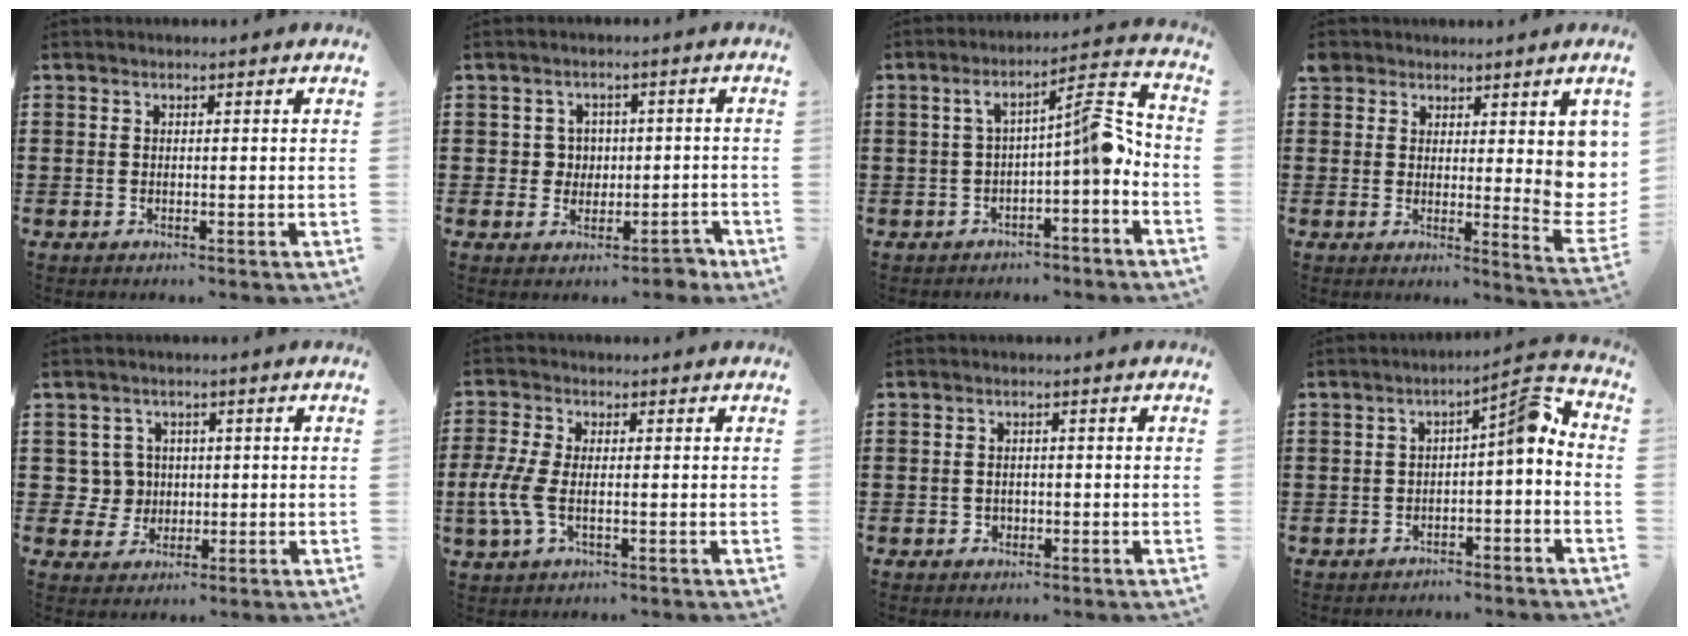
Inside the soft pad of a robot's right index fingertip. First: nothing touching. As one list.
[{"total": 3.1, "force": [-1.0, 2.8, 1.0], "torque": [-0.032, 0.006, -0.025]}, {"total": 7.9, "force": [-1.3, 2.0, 7.5], "torque": [-0.111, 0.001, -0.035]}, {"total": 6.3, "force": [3.8, 3.1, 4.0], "torque": [-0.054, -0.017, 0.071]}, {"total": 4.2, "force": [0.0, 4.1, 0.9], "torque": [-0.038, 0.013, -0.001]}, {"total": 5.1, "force": [-1.4, 2.4, 4.3], "torque": [-0.118, -0.010, -0.035]}, {"total": 1.2, "force": [-0.6, 1.1, 0.1], "torque": [-0.006, 0.003, -0.014]}, {"total": 4.4, "force": [-0.7, 1.0, 4.2], "torque": [-0.062, -0.004, -0.030]}]